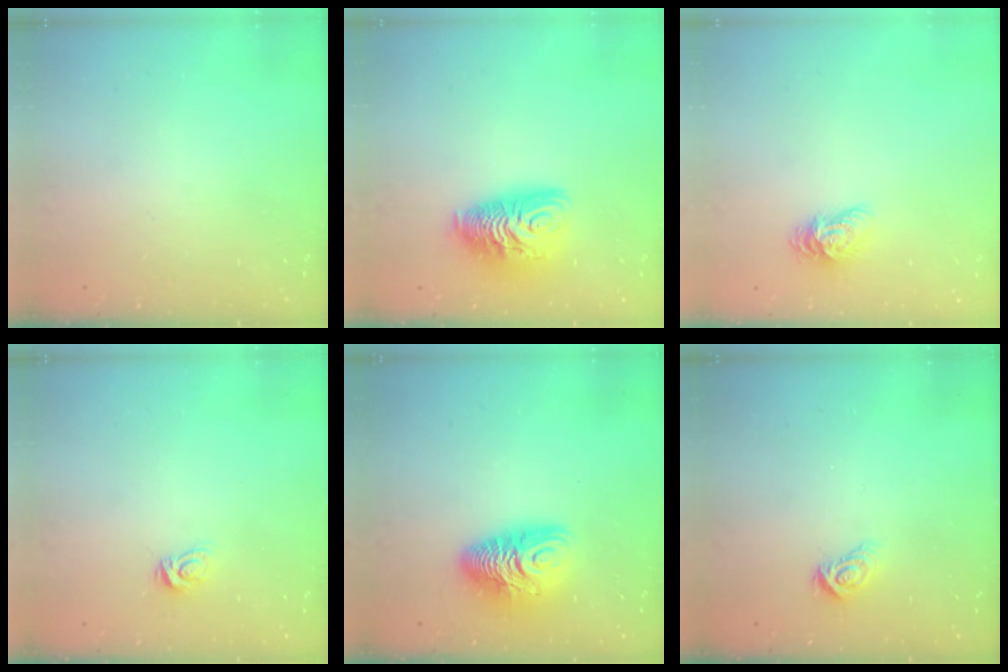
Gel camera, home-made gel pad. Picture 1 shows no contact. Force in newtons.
{"total": 12.6, "press": 12.6, "slide": 1.3}
{"total": 7.6, "press": 7.6, "slide": 0.3}
{"total": 4.5, "press": 4.5, "slide": 0.2}
{"total": 11.4, "press": 11.4, "slide": 1.2}
{"total": 6.0, "press": 6.0, "slide": 0.3}